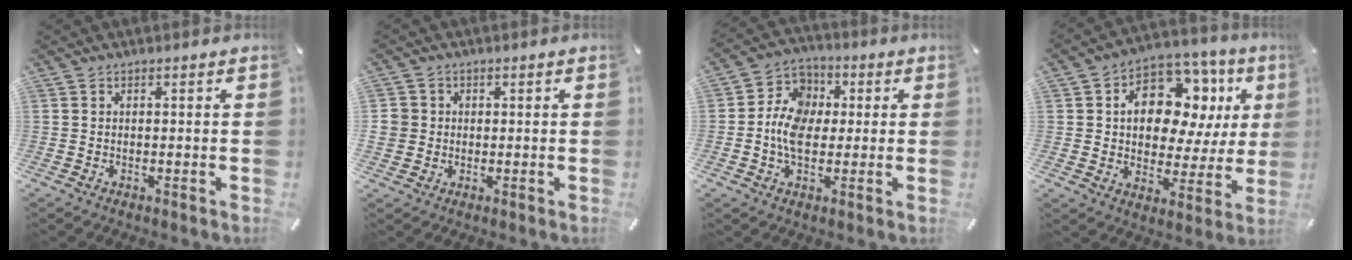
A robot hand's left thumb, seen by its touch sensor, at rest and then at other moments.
{"total": 4.0, "force": [0.3, 3.9, 0.6], "torque": [-0.017, 0.007, 0.008]}
{"total": 9.7, "force": [-0.9, 7.7, 5.8], "torque": [-0.126, 0.019, -0.015]}
{"total": 15.3, "force": [5.9, 10.2, 9.8], "torque": [-0.145, -0.034, 0.104]}